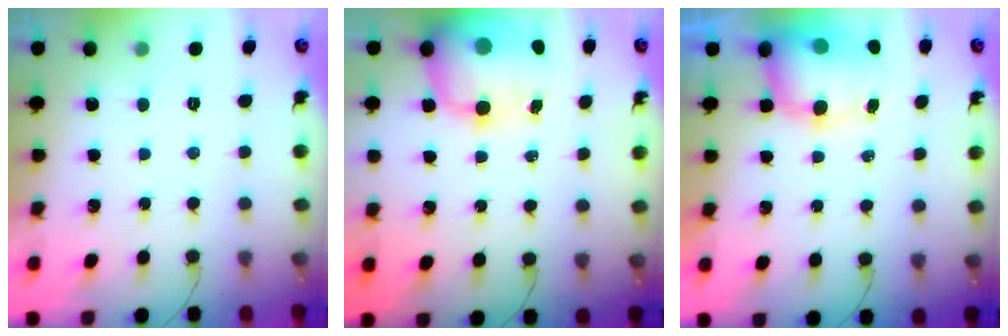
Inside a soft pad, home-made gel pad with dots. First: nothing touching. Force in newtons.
{"total": 17.5, "press": 16.9, "slide": 4.4}
{"total": 10.4, "press": 10.0, "slide": 2.8}